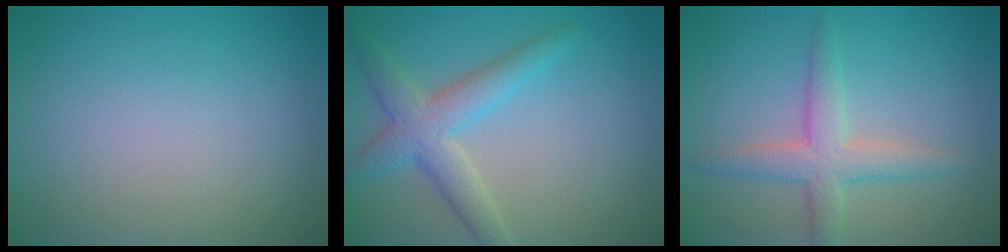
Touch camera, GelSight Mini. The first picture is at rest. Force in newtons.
{"total": 4.2, "press": 4.2, "slide": 0.1}
{"total": 3.5, "press": 3.5, "slide": 0.0}